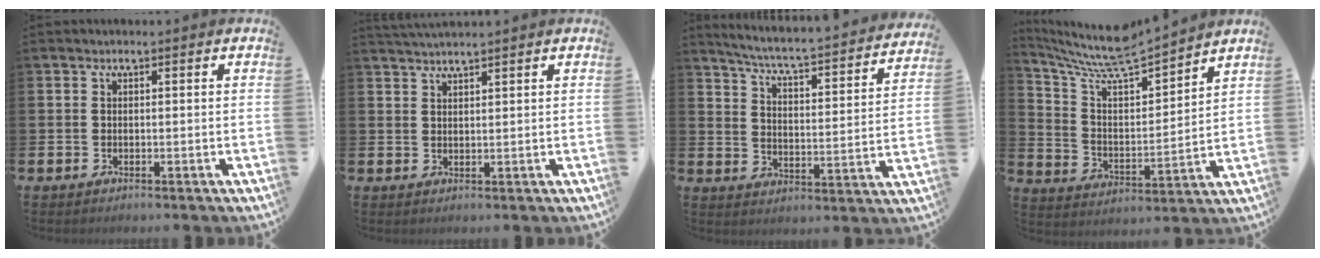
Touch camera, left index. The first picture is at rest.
{"total": 2.2, "force": [2.1, -0.2, 0.1], "torque": [-0.005, -0.006, 0.040]}
{"total": 5.2, "force": [4.9, 0.0, 1.8], "torque": [-0.061, -0.048, 0.075]}
{"total": 8.8, "force": [8.3, 0.9, 2.6], "torque": [-0.093, -0.068, 0.143]}